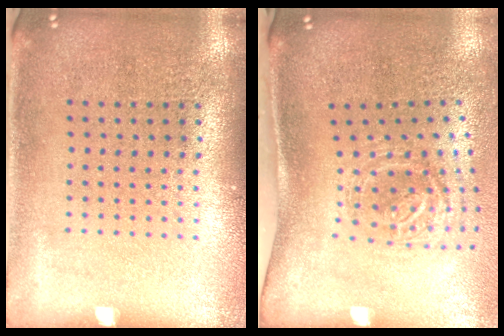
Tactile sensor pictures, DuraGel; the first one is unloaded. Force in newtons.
{"total": 1.7, "press": 1.2, "slide": 1.2}